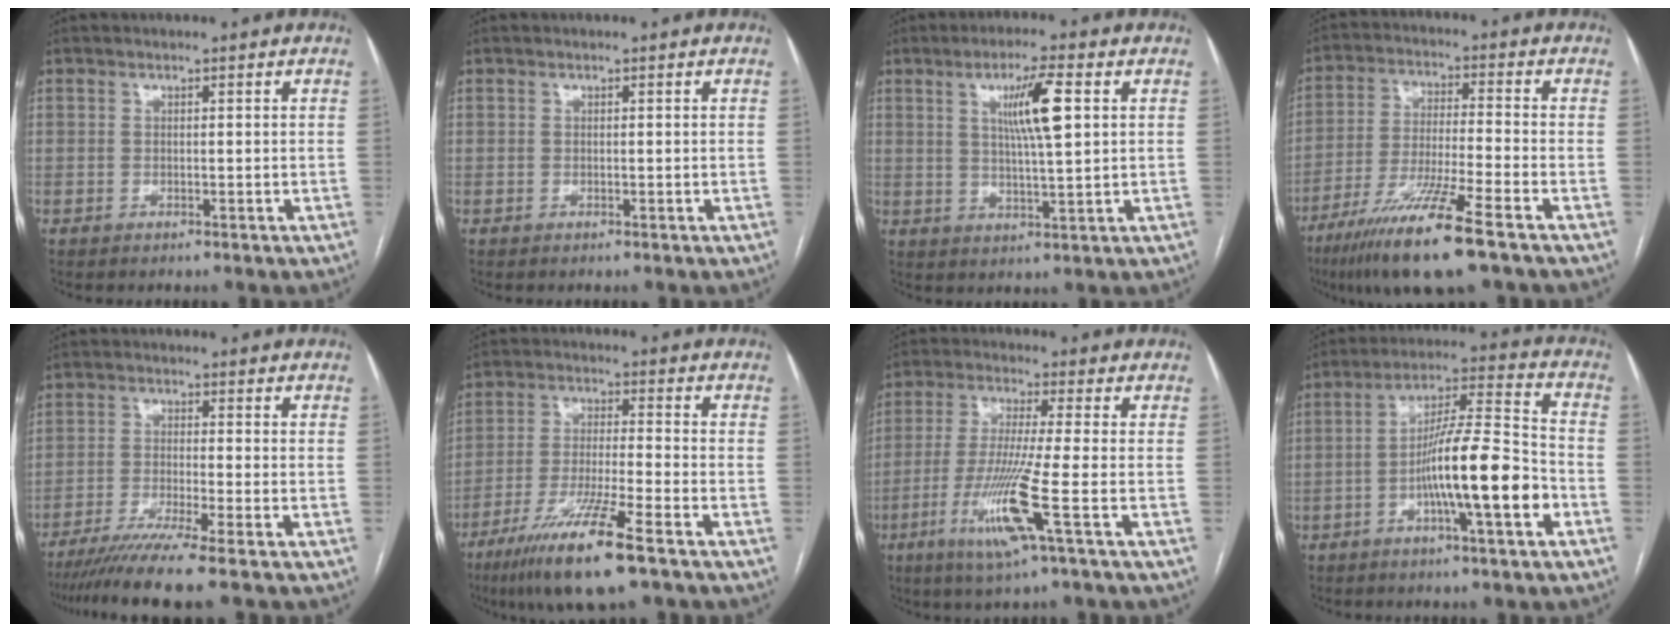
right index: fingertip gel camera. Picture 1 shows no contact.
{"total": 0.0}
{"total": 7.9, "force": [2.4, 0.4, 7.5], "torque": [-0.133, 0.002, 0.041]}
{"total": 13.4, "force": [-8.4, 0.0, 10.4], "torque": [-0.205, -0.035, -0.153]}
{"total": 8.9, "force": [-6.9, -1.8, 5.4], "torque": [-0.078, -0.029, -0.116]}
{"total": 12.7, "force": [-7.7, 0.2, 10.1], "torque": [-0.195, -0.030, -0.140]}
{"total": 10.9, "force": [-4.1, -1.0, 10.1], "torque": [-0.205, -0.027, -0.084]}
{"total": 14.5, "force": [-4.7, 0.9, 13.7], "torque": [-0.230, 0.006, -0.080]}